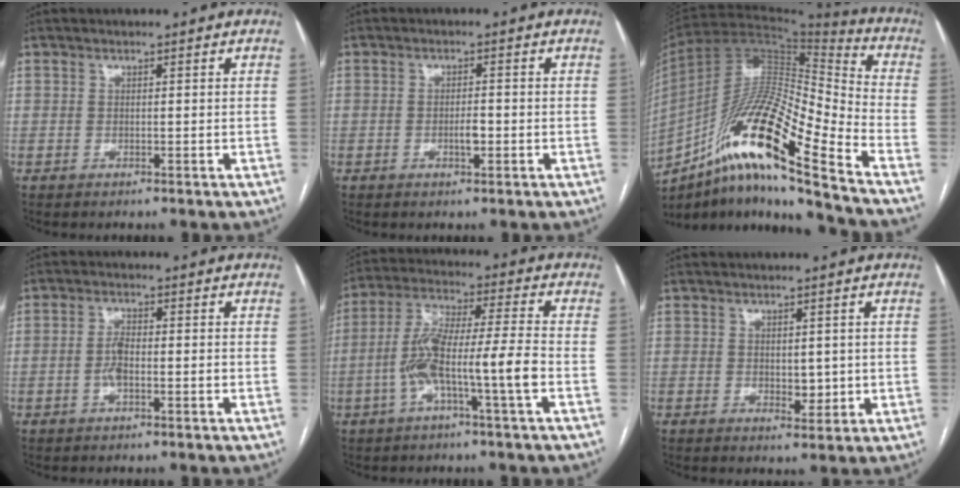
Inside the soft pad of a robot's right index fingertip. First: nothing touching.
{"total": 2.3, "force": [-0.7, 0.7, 2.1], "torque": [-0.036, 0.002, -0.010]}
{"total": 22.0, "force": [-12.4, 1.4, 18.1], "torque": [-0.339, -0.012, -0.221]}
{"total": 3.2, "force": [-0.9, 1.1, 2.8], "torque": [-0.063, 0.004, -0.017]}
{"total": 11.3, "force": [-3.6, 0.2, 10.7], "torque": [-0.215, 0.018, -0.070]}
{"total": 3.0, "force": [0.0, 1.8, 2.4], "torque": [-0.028, -0.003, 0.007]}